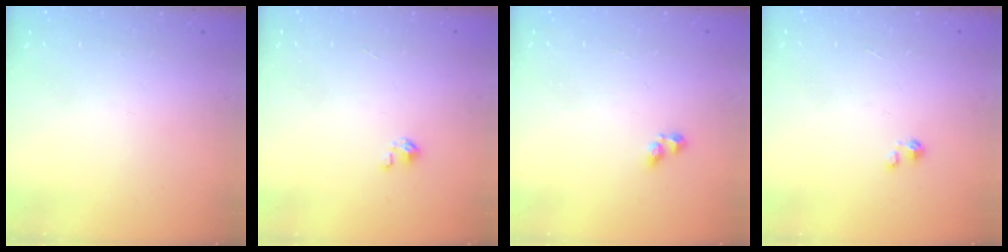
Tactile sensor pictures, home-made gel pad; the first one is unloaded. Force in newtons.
{"total": 0.0}
{"total": 3.1, "press": 3.1, "slide": 0.3}
{"total": 0.0}